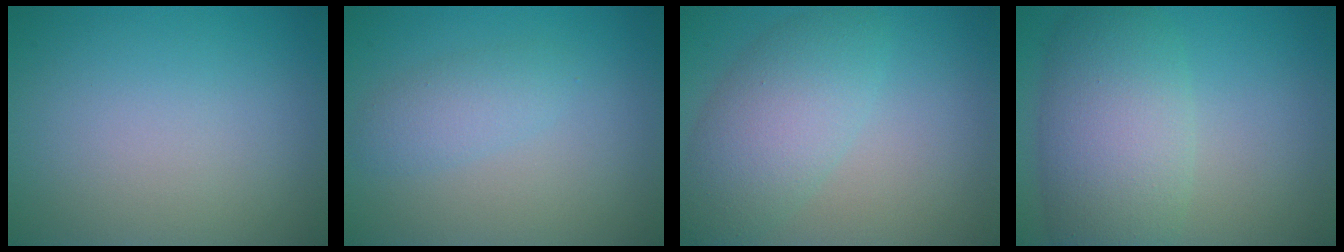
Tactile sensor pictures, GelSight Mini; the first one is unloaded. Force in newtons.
{"total": 2.0, "press": 2.0, "slide": 0.1}
{"total": 5.1, "press": 5.1, "slide": 0.2}
{"total": 7.3, "press": 7.3, "slide": 0.7}